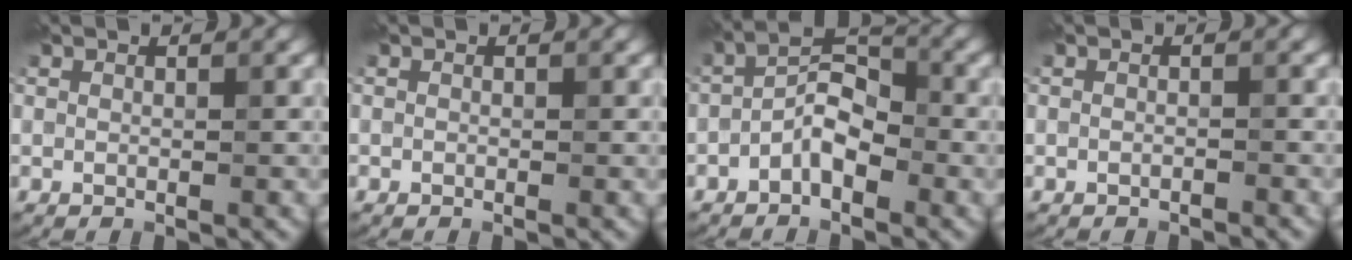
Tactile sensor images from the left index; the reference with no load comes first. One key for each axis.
{"total": 0.0}
{"total": 3.5, "fx": -1.7, "fy": 1.7, "fz": 2.5, "tx": -0.043, "ty": 0.015, "tz": -0.040}
{"total": 0.7, "fx": -0.7, "fy": 0.2, "fz": 0.2, "tx": -0.001, "ty": -0.001, "tz": -0.011}